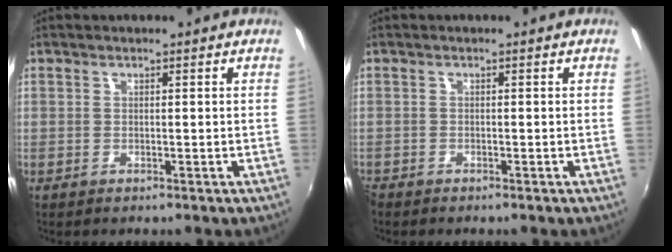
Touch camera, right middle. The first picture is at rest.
{"total": 1.2, "force": [-1.1, 0.3, 0.3], "torque": [-0.008, -0.007, -0.022]}